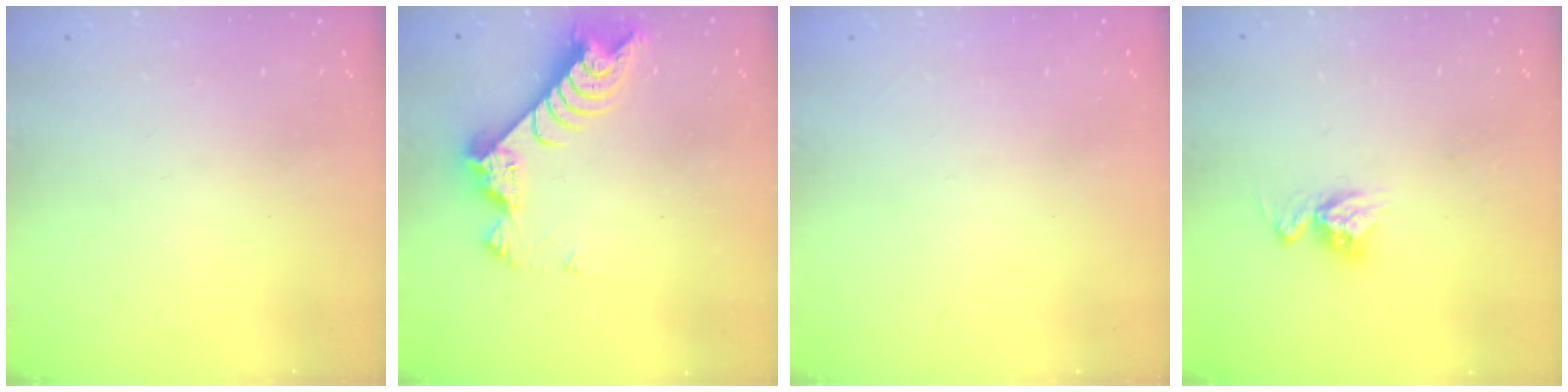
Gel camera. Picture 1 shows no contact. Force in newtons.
{"total": 9.5, "press": 9.4, "slide": 1.0}
{"total": 0.0}
{"total": 8.4, "press": 8.4, "slide": 0.7}